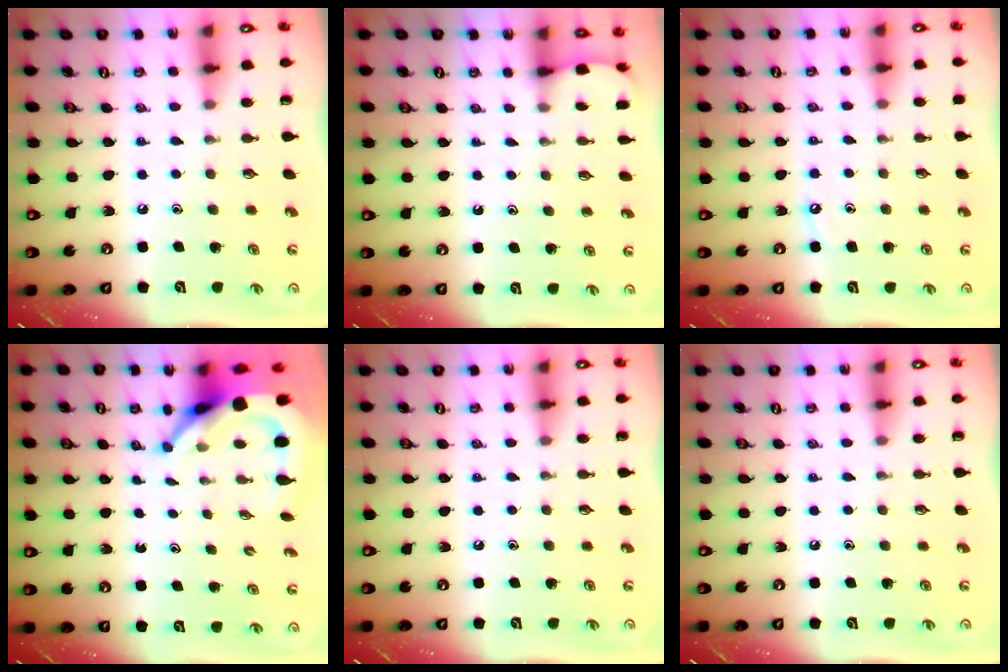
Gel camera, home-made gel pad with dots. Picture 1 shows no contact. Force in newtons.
{"total": 1.8, "press": 1.8, "slide": 0.2}
{"total": 4.2, "press": 4.2, "slide": 0.6}
{"total": 6.7, "press": 6.6, "slide": 0.8}
{"total": 0.0}
{"total": 0.0}